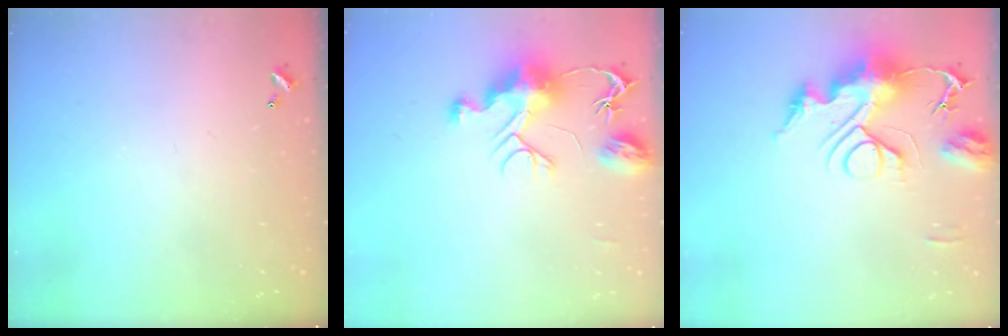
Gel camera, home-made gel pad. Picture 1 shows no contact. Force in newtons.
{"total": 11.9, "press": 11.8, "slide": 1.1}
{"total": 14.3, "press": 14.3, "slide": 1.5}